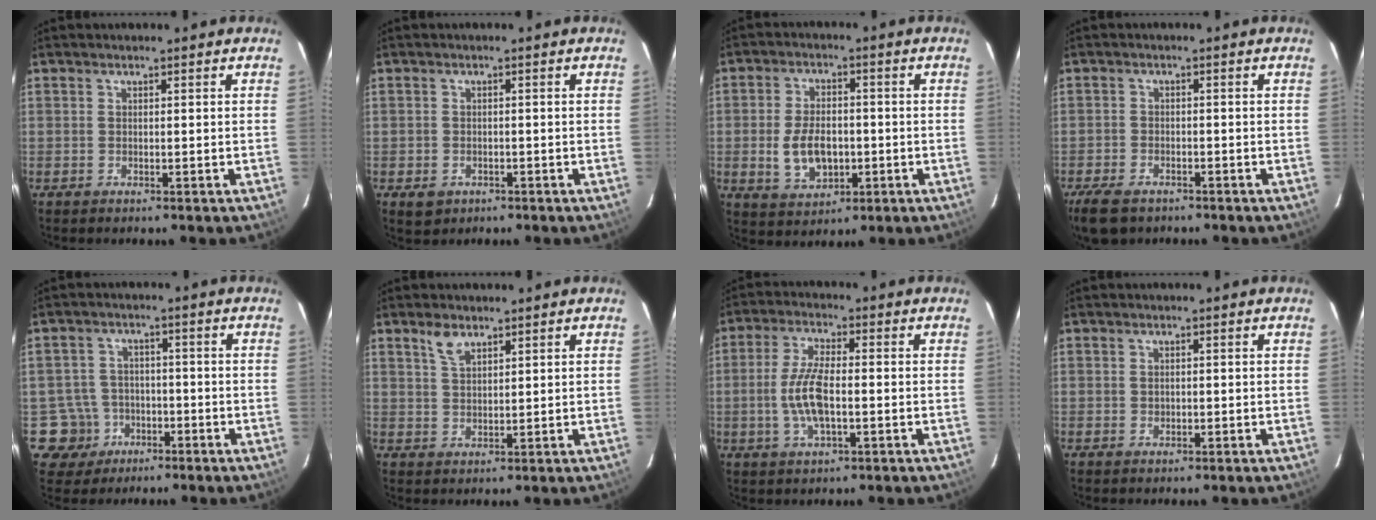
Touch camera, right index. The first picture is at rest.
{"total": 3.2, "force": [-1.4, 2.7, 1.2], "torque": [-0.028, -0.001, -0.014]}
{"total": 8.9, "force": [-1.7, 5.6, 6.7], "torque": [-0.141, 0.002, -0.019]}
{"total": 7.3, "force": [-5.3, 3.8, 3.4], "torque": [-0.095, -0.014, -0.096]}
{"total": 6.9, "force": [-2.9, 6.3, 0.1], "torque": [-0.022, 0.027, -0.044]}
{"total": 3.6, "force": [2.6, 1.6, 2.0], "torque": [-0.038, 0.004, 0.050]}
{"total": 8.3, "force": [-1.5, 2.9, 7.7], "torque": [-0.159, 0.001, -0.029]}
{"total": 0.9, "force": [0.0, 0.9, 0.4], "torque": [-0.004, 0.001, 0.000]}